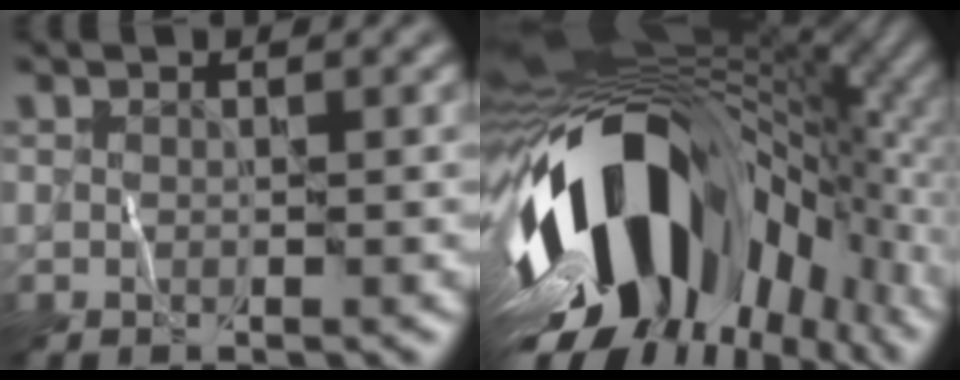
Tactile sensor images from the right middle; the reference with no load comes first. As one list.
[{"total": 18.2, "force": [-4.3, 10.7, 14.1], "torque": [-0.238, -0.023, -0.077]}]